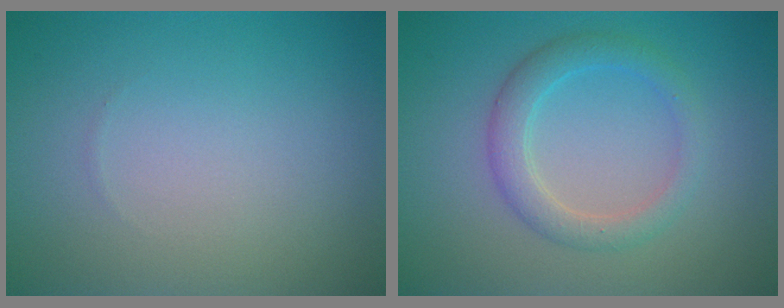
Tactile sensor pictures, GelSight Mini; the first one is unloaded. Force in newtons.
{"total": 3.0, "press": 3.0, "slide": 0.2}